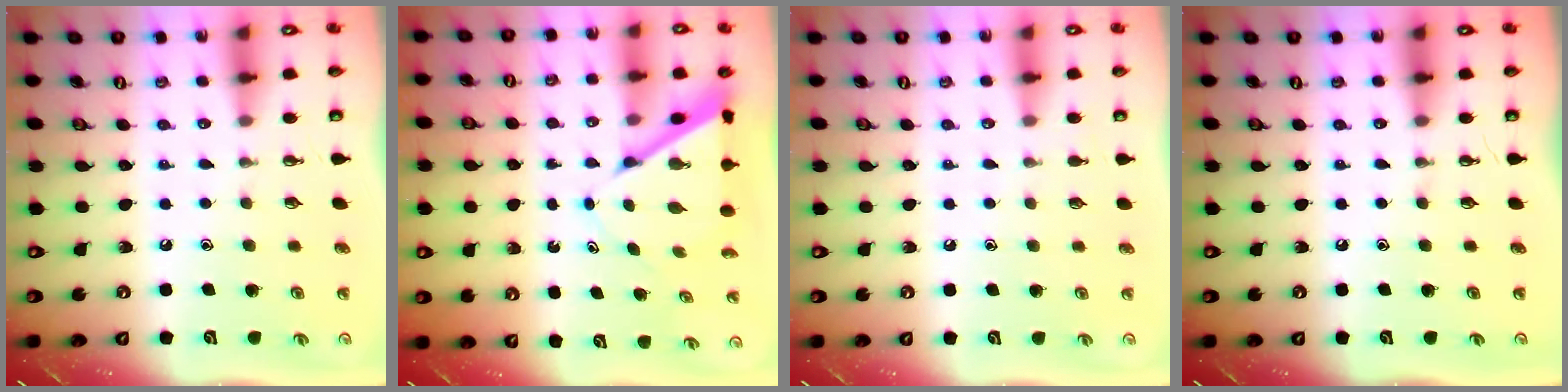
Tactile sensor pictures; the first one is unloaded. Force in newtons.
{"total": 6.8, "press": 6.8, "slide": 0.5}
{"total": 2.8, "press": 2.8, "slide": 0.2}
{"total": 0.0}